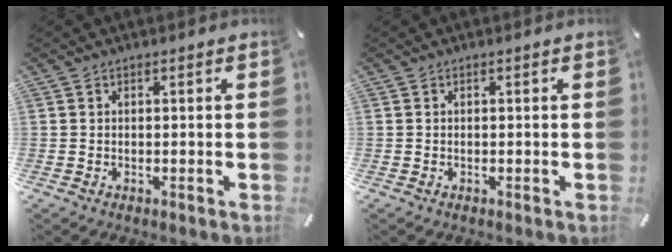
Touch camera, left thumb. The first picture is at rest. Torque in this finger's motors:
{"motor_torque": [-0.13, 0.03, 0.01, 0.07, 0.00]}